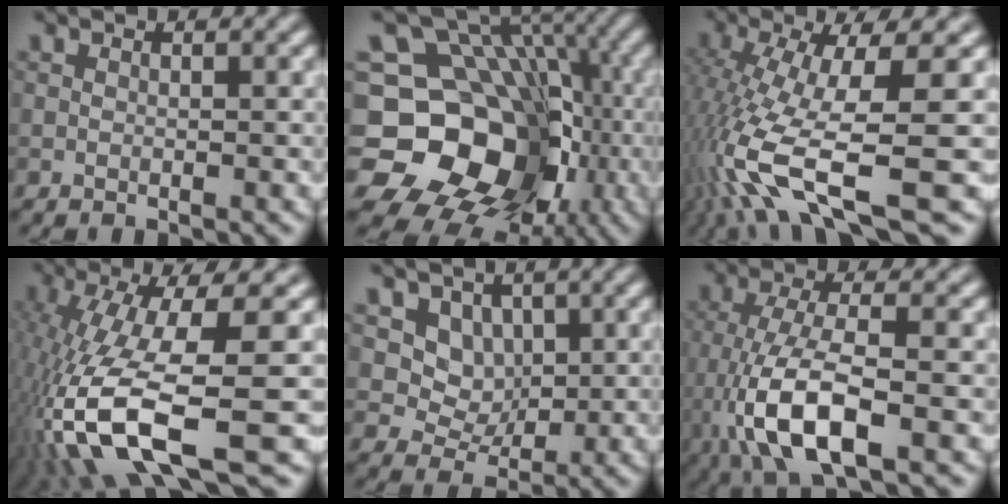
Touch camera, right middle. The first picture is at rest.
{"total": 17.6, "force": [-5.0, 14.6, 8.5], "torque": [-0.141, 0.009, -0.091]}
{"total": 12.3, "force": [-4.5, 3.1, 11.0], "torque": [-0.228, -0.014, -0.075]}
{"total": 12.9, "force": [-4.2, 3.2, 11.8], "torque": [-0.250, -0.010, -0.064]}
{"total": 4.2, "force": [1.2, 3.6, 1.9], "torque": [-0.037, -0.019, 0.025]}
{"total": 8.1, "force": [-2.8, 2.7, 7.1], "torque": [-0.150, -0.001, -0.058]}